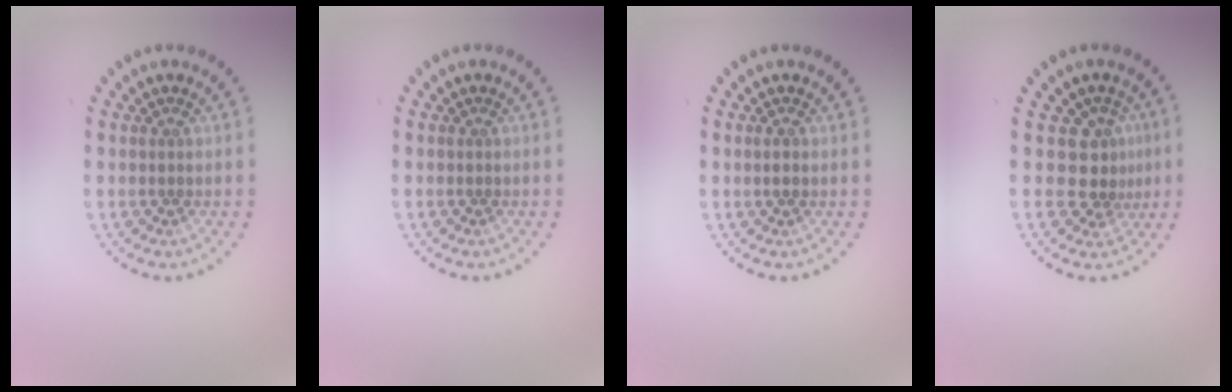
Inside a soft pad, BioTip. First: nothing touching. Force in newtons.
{"total": 0.0}
{"total": 1.4, "press": 1.4, "slide": 0.1}
{"total": 2.7, "press": 2.0, "slide": 1.7}